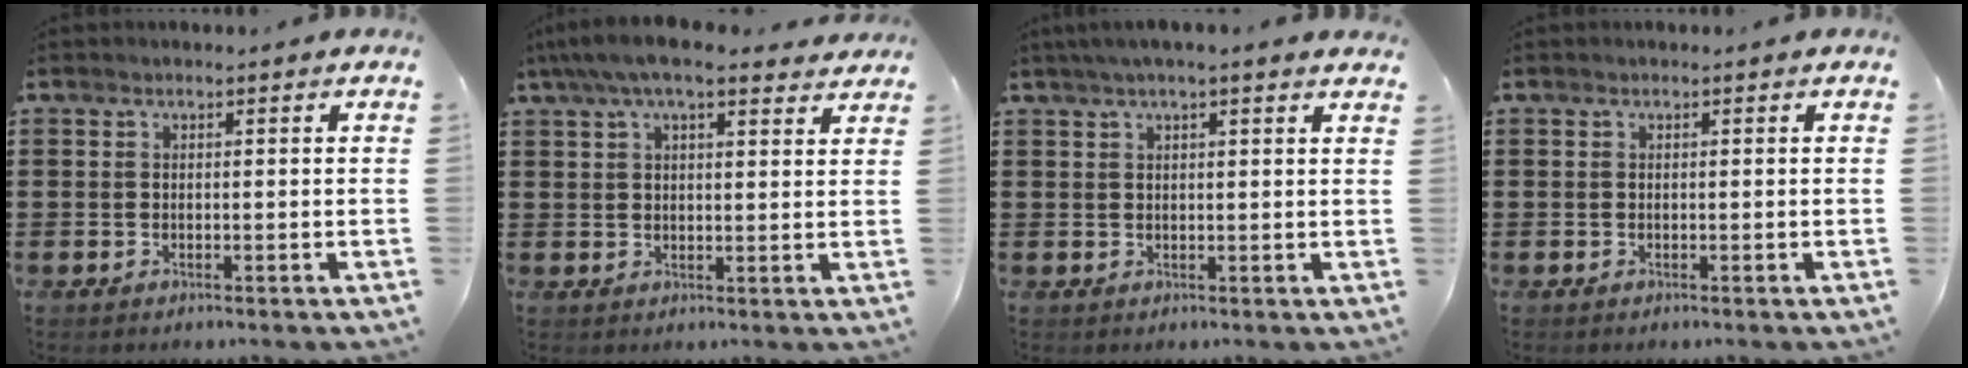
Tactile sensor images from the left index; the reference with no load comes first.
{"total": 6.5, "force": [4.9, 1.5, 3.9], "torque": [-0.087, -0.004, 0.089]}
{"total": 2.5, "force": [1.8, 0.2, 1.7], "torque": [-0.036, 0.004, 0.032]}
{"total": 0.0}